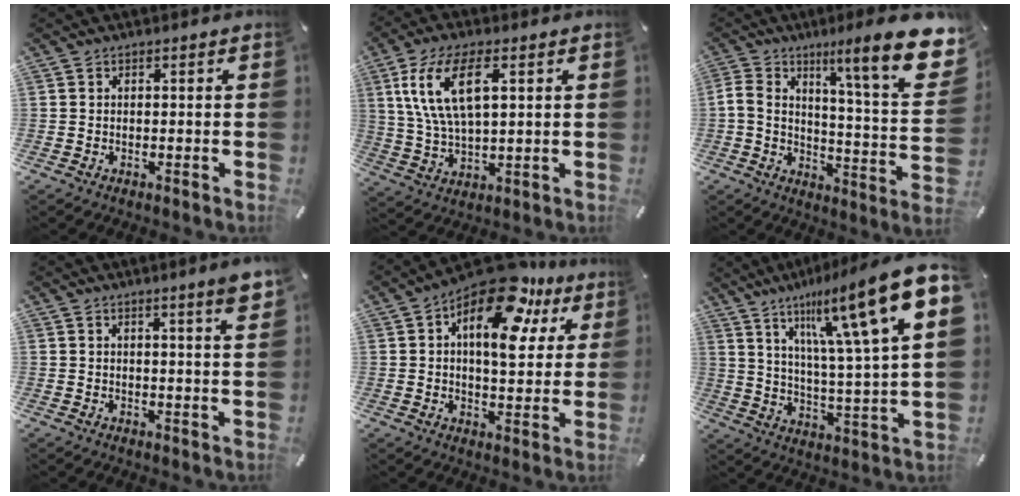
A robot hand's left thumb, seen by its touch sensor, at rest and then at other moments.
{"total": 12.8, "force": [5.1, 5.5, 10.3], "torque": [-0.234, 0.003, 0.087]}
{"total": 19.4, "force": [8.0, 3.6, 17.3], "torque": [-0.265, -0.062, 0.115]}
{"total": 5.0, "force": [3.1, 0.1, 4.0], "torque": [-0.057, -0.017, 0.047]}
{"total": 17.6, "force": [9.0, 8.7, 12.4], "torque": [-0.188, -0.046, 0.149]}
{"total": 20.8, "force": [11.9, 4.1, 16.5], "torque": [-0.259, -0.068, 0.179]}